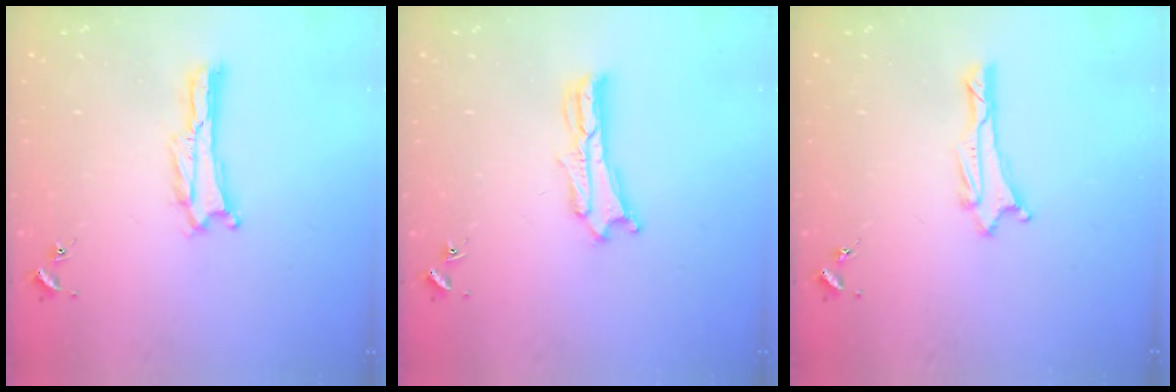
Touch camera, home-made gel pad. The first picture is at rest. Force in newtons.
{"total": 2.5, "press": 2.5, "slide": 0.1}
{"total": 1.1, "press": 1.1, "slide": 0.1}